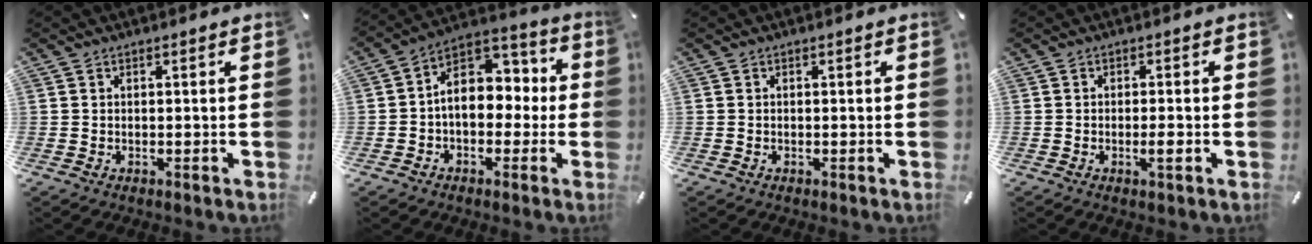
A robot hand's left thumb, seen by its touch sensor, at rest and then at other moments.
{"total": 10.4, "force": [-0.3, 8.3, 6.3], "torque": [-0.099, -0.003, -0.007]}
{"total": 0.0}
{"total": 2.4, "force": [-0.7, 0.5, 2.3], "torque": [-0.037, -0.001, -0.011]}